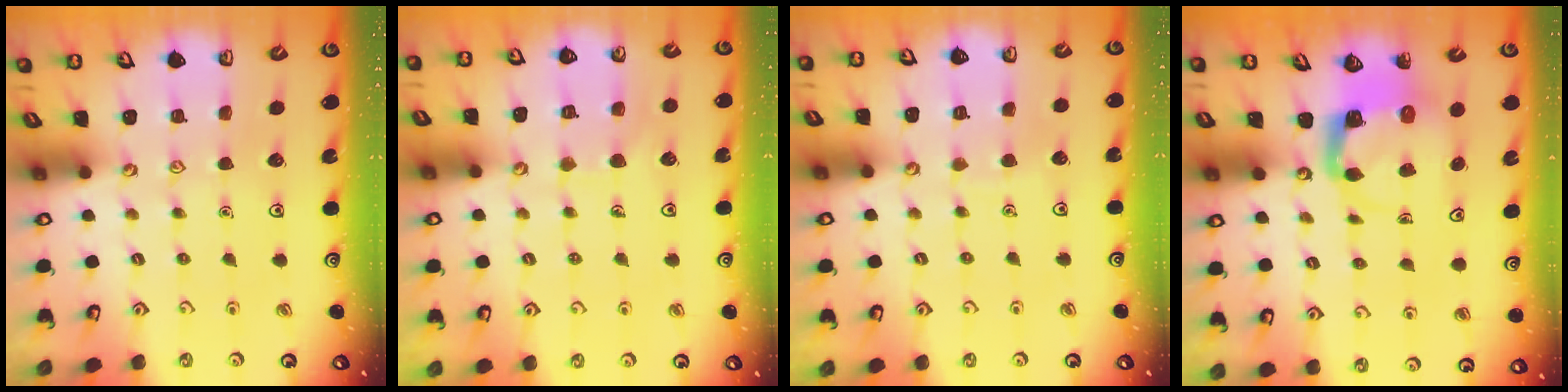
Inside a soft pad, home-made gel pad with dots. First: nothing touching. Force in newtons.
{"total": 6.5, "press": 6.5, "slide": 0.5}
{"total": 2.8, "press": 2.8, "slide": 0.1}
{"total": 3.9, "press": 3.9, "slide": 0.4}